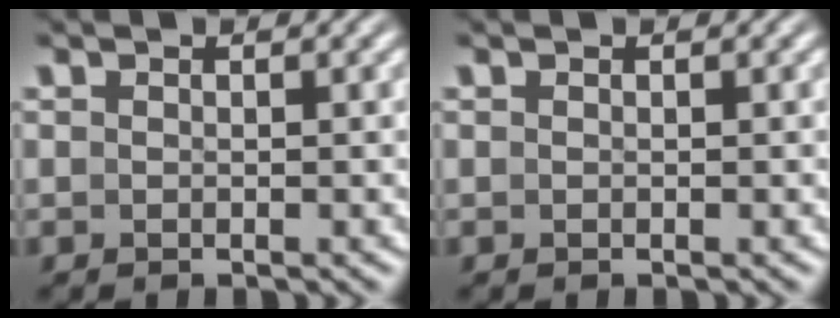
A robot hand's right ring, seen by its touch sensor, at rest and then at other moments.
{"total": 0.0}